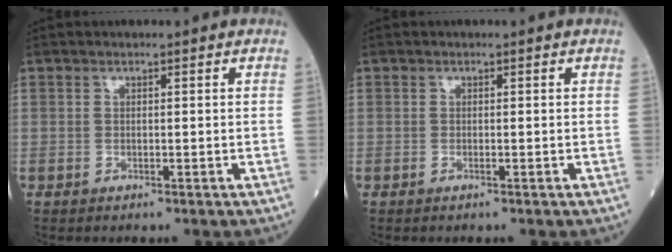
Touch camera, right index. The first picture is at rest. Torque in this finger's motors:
{"motor_torque": [0.02, -0.04, 0.04, 0.01]}